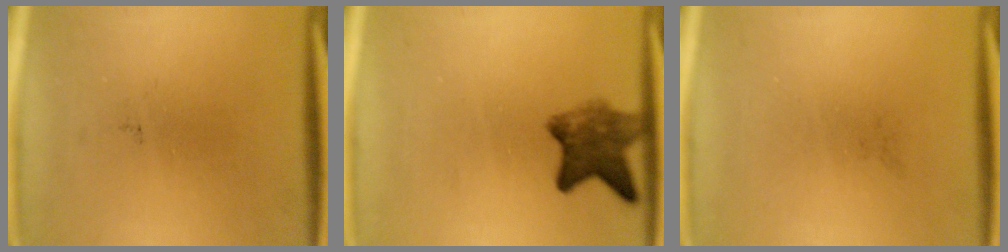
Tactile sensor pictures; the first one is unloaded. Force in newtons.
{"total": 6.2}
{"total": 0.0}